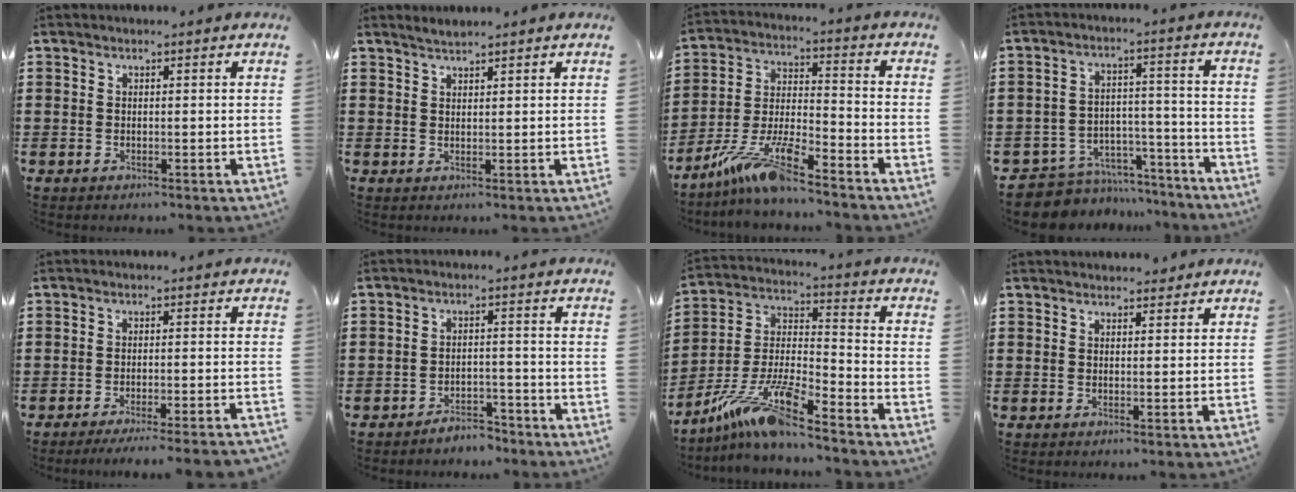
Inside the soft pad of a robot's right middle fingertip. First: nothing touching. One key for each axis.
{"total": 1.3, "fx": 1.2, "fy": 0.0, "fz": 0.2, "tx": -0.007, "ty": -0.001, "tz": 0.024}
{"total": 10.5, "fx": -8.4, "fy": 1.1, "fz": 6.3, "tx": -0.136, "ty": 0.000, "tz": -0.168}
{"total": 6.8, "fx": -6.5, "fy": 1.9, "fz": 0.6, "tx": -0.015, "ty": 0.018, "tz": -0.128}
{"total": 3.2, "fx": -2.9, "fy": -0.5, "fz": 1.3, "tx": -0.023, "ty": -0.004, "tz": -0.056}
{"total": 3.6, "fx": -3.6, "fy": 0.4, "fz": 0.1, "tx": -0.009, "ty": 0.003, "tz": -0.074}
{"total": 12.4, "fx": -10.0, "fy": 1.1, "fz": 7.3, "tx": -0.162, "ty": 0.002, "tz": -0.200}
{"total": 1.6, "fx": 1.4, "fy": 0.7, "fz": 0.0, "tx": 0.004, "ty": 0.001, "tz": 0.026}